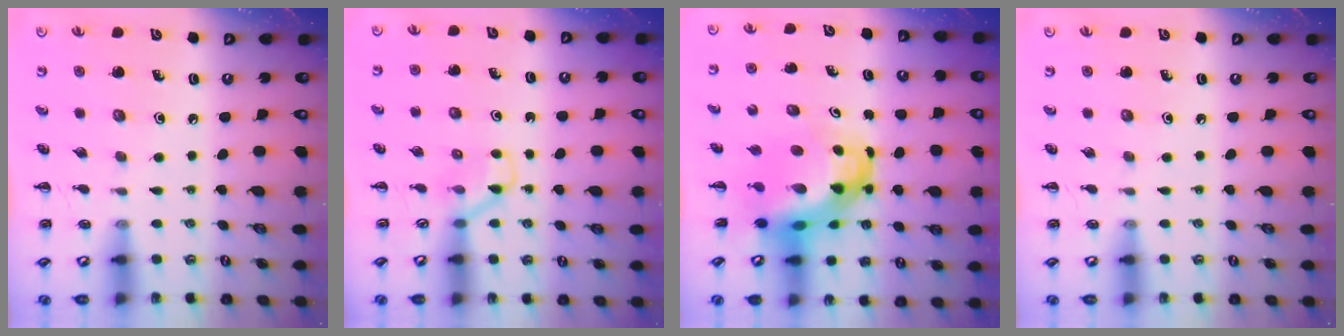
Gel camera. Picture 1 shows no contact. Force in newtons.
{"total": 3.0, "press": 2.8, "slide": 0.9}
{"total": 7.2, "press": 6.9, "slide": 2.2}
{"total": 0.0}